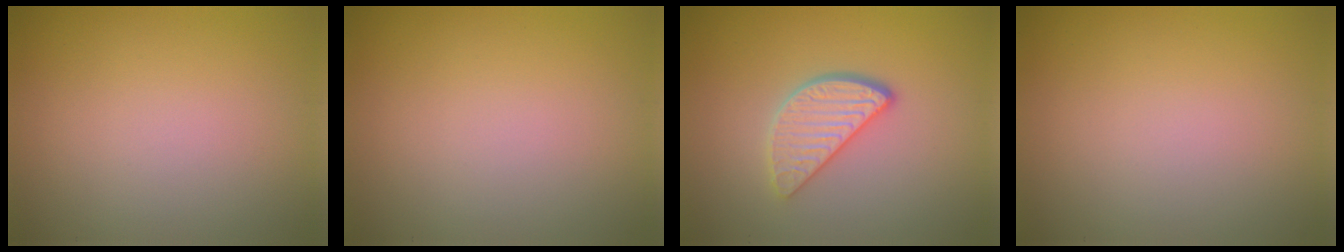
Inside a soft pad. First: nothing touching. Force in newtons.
{"total": 0.0}
{"total": 3.5, "press": 2.9, "slide": 2.0}
{"total": 0.0}